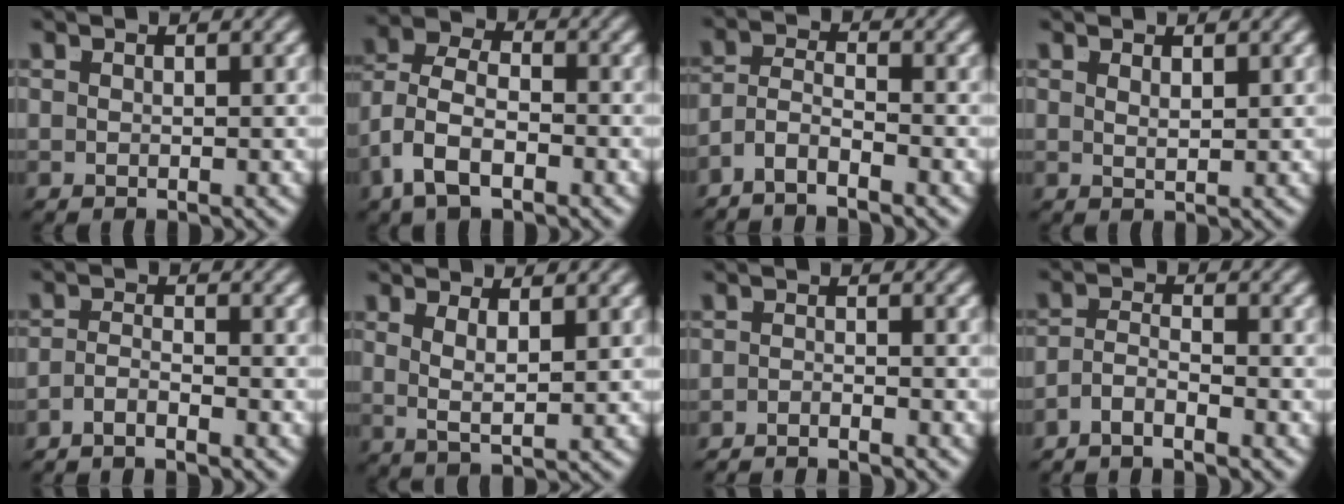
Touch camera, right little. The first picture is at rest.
{"total": 6.0, "force": [-0.8, 4.6, 3.7], "torque": [-0.094, -0.021, -0.015]}
{"total": 4.9, "force": [-3.0, 3.2, 2.1], "torque": [-0.052, -0.024, -0.053]}
{"total": 1.1, "force": [0.7, -0.8, 0.3], "torque": [0.000, -0.008, 0.021]}
{"total": 2.8, "force": [-2.6, 0.4, 1.0], "torque": [-0.021, -0.017, -0.040]}
{"total": 2.7, "force": [0.7, 0.7, 2.5], "torque": [-0.040, -0.003, 0.014]}
{"total": 3.0, "force": [-2.9, -0.2, -0.1], "torque": [0.005, -0.014, -0.046]}
{"total": 3.7, "force": [-2.8, 1.7, 1.5], "torque": [-0.036, -0.020, -0.046]}